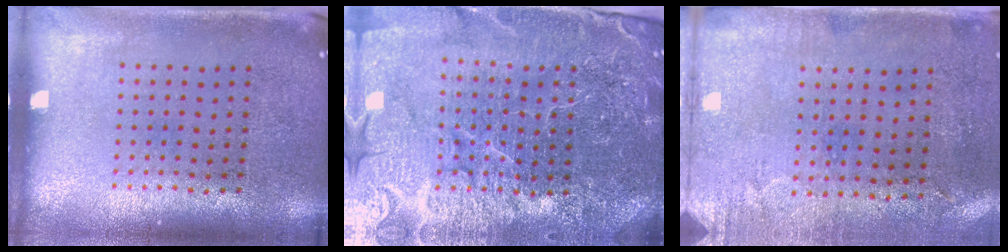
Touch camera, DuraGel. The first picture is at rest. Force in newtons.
{"total": 5.7, "press": 5.2, "slide": 2.3}
{"total": 2.9, "press": 2.4, "slide": 1.7}